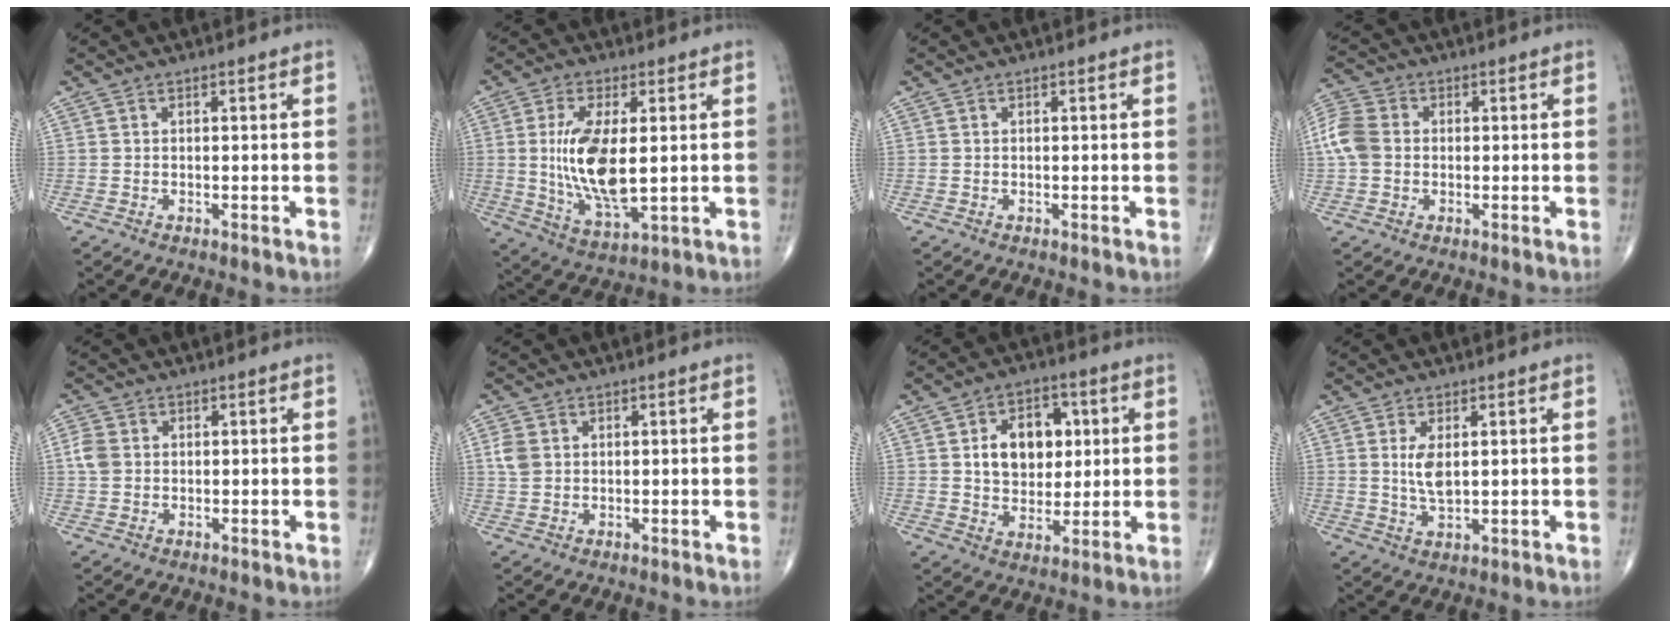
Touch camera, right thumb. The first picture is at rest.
{"total": 13.4, "force": [0.8, 5.5, 12.2], "torque": [-0.239, -0.021, 0.024]}
{"total": 0.0}
{"total": 8.0, "force": [0.1, 6.3, 4.9], "torque": [-0.111, 0.019, -0.006]}
{"total": 3.6, "force": [0.4, 2.9, 2.0], "torque": [-0.045, 0.006, 0.004]}
{"total": 3.6, "force": [0.8, 2.8, 2.0], "torque": [-0.039, 0.003, 0.016]}
{"total": 11.9, "force": [2.4, 8.5, 8.1], "torque": [-0.083, 0.000, 0.042]}
{"total": 4.6, "force": [1.0, 2.0, 4.1], "torque": [-0.079, -0.012, 0.025]}